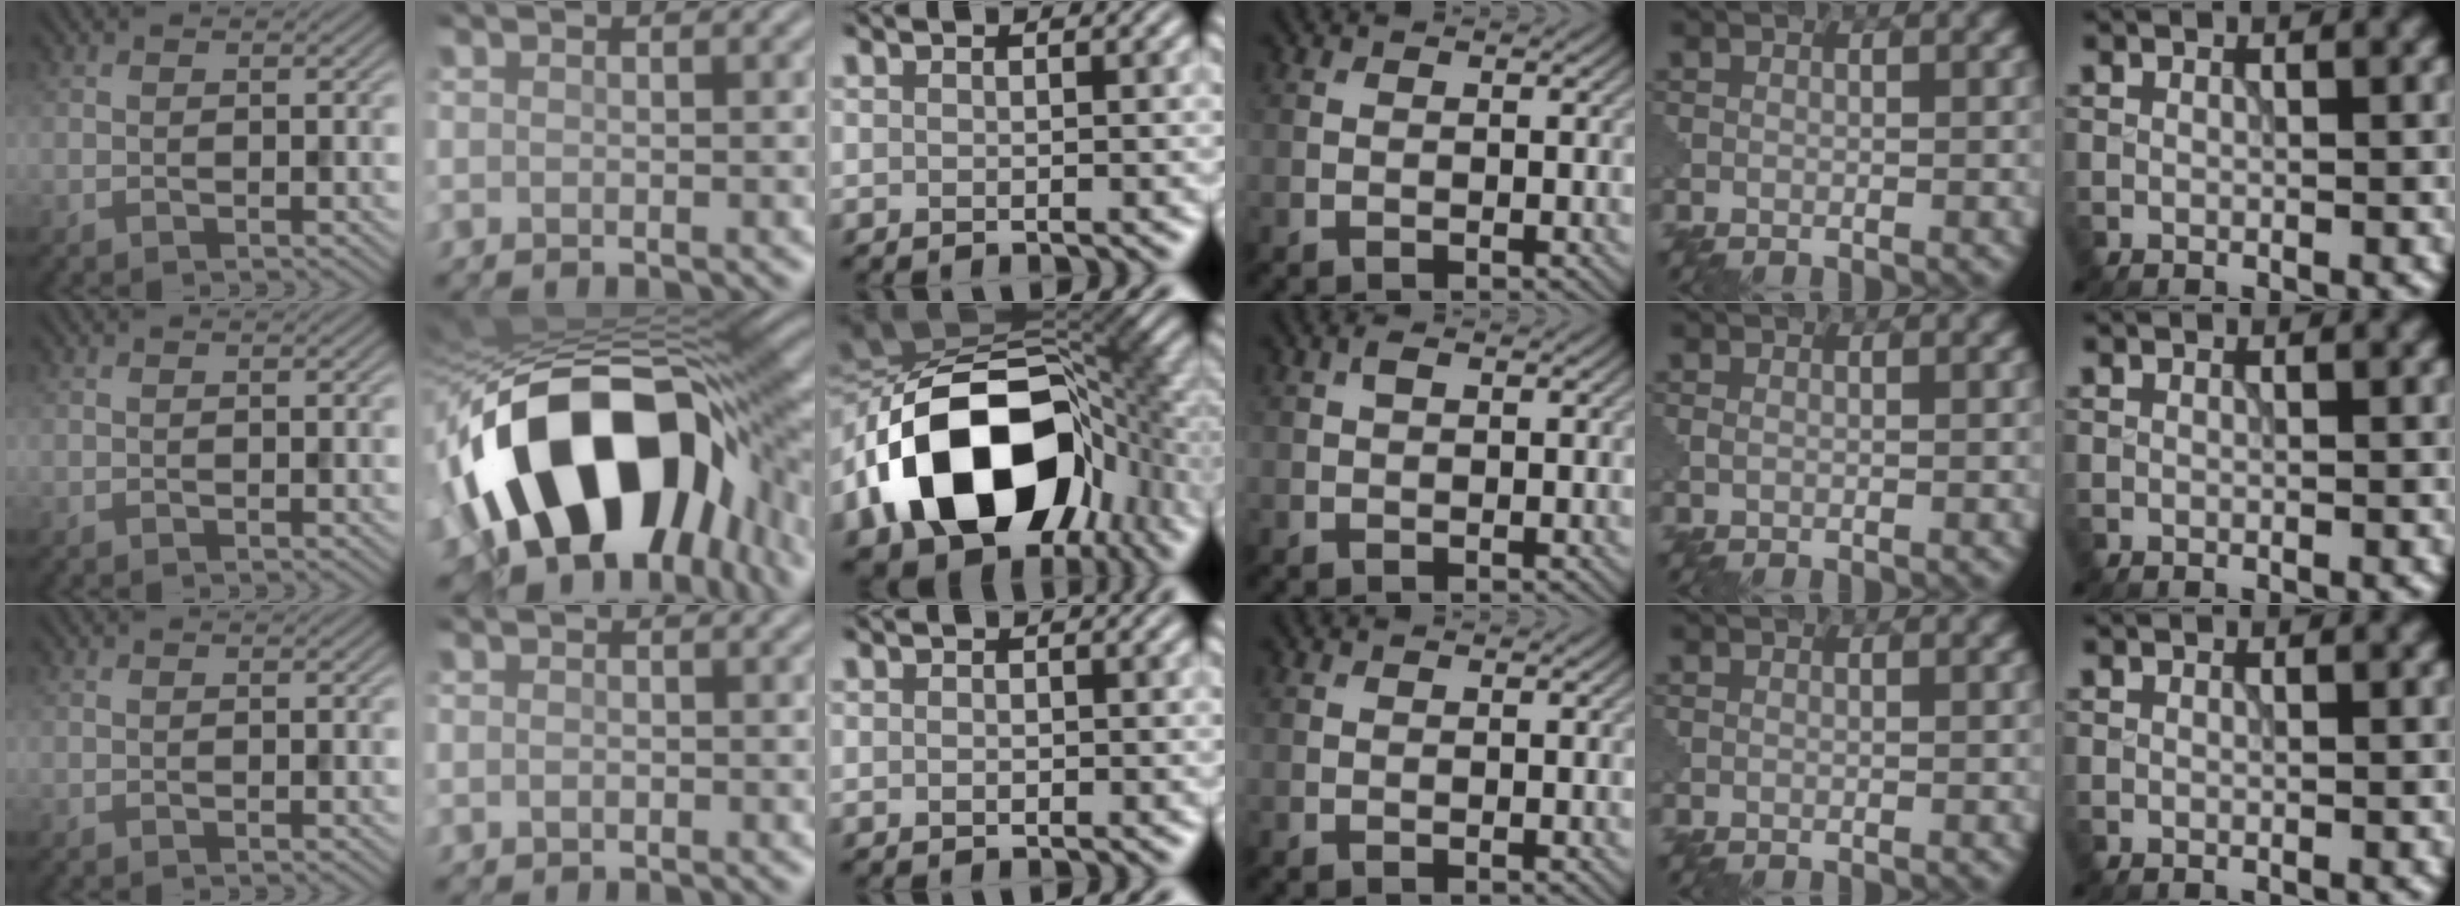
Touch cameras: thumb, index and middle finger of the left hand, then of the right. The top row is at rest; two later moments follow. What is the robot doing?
{"motion": "disassemble", "object": "puzzle pieces"}